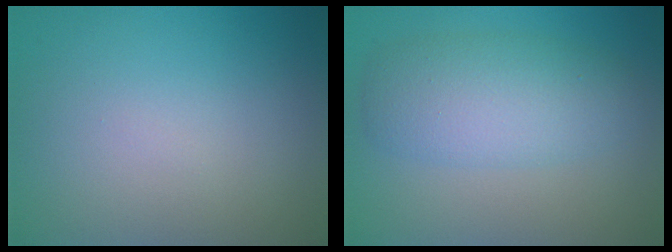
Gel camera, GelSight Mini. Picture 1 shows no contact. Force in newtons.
{"total": 5.0, "press": 5.0, "slide": 0.3}